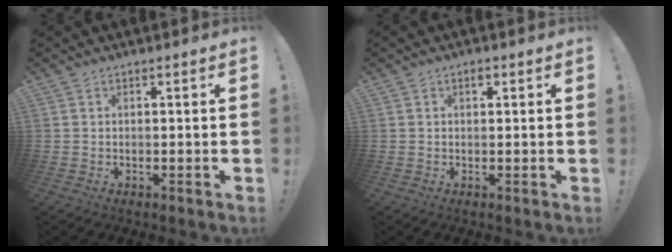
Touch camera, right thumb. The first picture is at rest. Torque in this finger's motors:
{"motor_torque": [-0.32, 0.47, 0.49, 0.08, -0.01]}